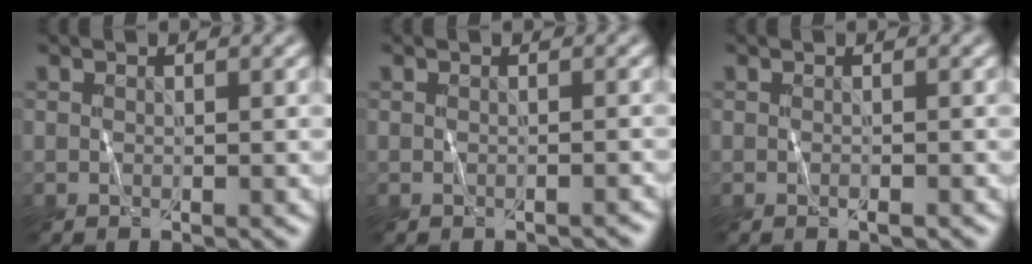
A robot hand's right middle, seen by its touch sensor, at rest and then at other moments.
{"total": 0.7, "force": [-0.7, 0.1, 0.1], "torque": [-0.001, -0.002, -0.010]}
{"total": 0.6, "force": [-0.1, 0.2, 0.5], "torque": [-0.009, 0.001, 0.000]}